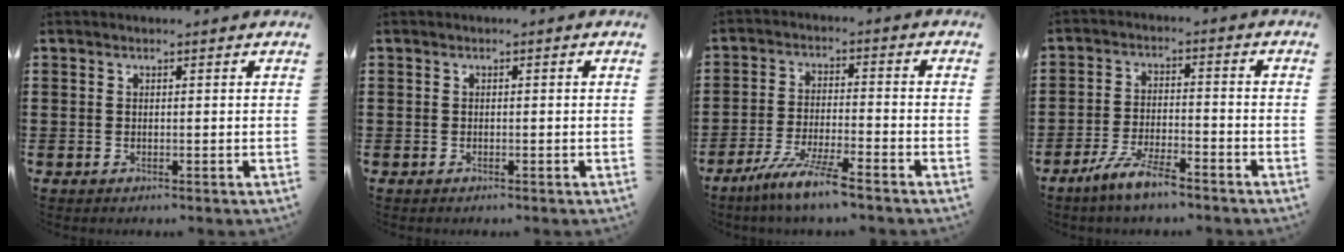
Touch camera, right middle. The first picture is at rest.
{"total": 0.0}
{"total": 6.8, "force": [-5.6, -0.4, 3.8], "torque": [-0.086, -0.020, -0.106]}
{"total": 6.2, "force": [-4.9, 0.6, 3.6], "torque": [-0.085, -0.011, -0.095]}